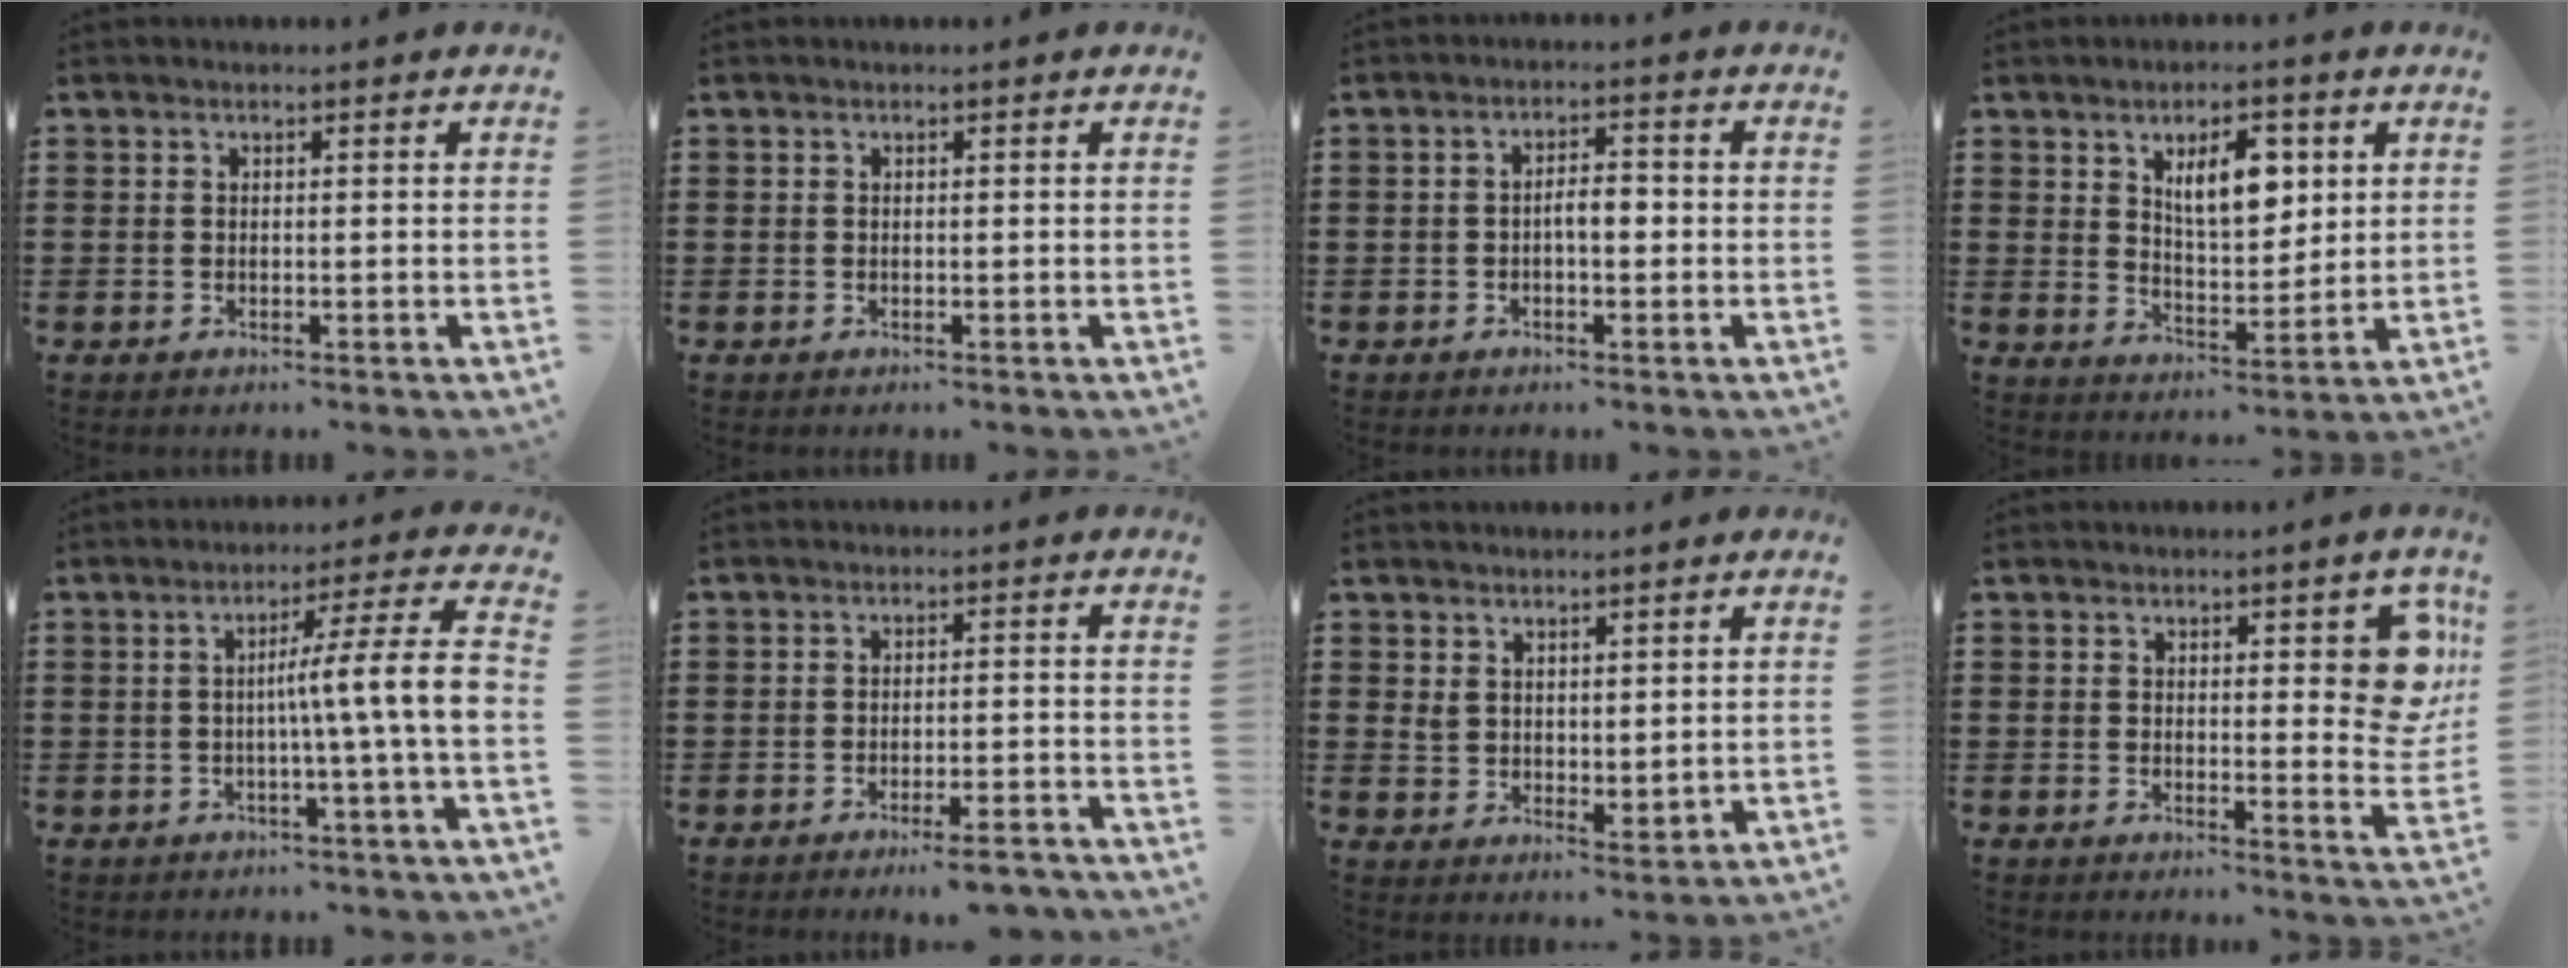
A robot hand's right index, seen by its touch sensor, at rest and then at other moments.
{"total": 0.0}
{"total": 3.3, "force": [-0.7, 1.2, 3.0], "torque": [-0.054, 0.006, -0.015]}
{"total": 7.7, "force": [3.1, 3.8, 5.9], "torque": [-0.095, 0.000, 0.048]}
{"total": 9.4, "force": [-0.9, -0.3, 9.3], "torque": [-0.151, -0.013, -0.023]}
{"total": 3.7, "force": [-3.1, -0.1, 1.9], "torque": [-0.031, -0.006, -0.057]}
{"total": 2.8, "force": [2.5, 1.2, 0.5], "torque": [-0.016, 0.000, 0.049]}
{"total": 6.7, "force": [2.6, 2.6, 5.6], "torque": [-0.069, -0.004, 0.041]}